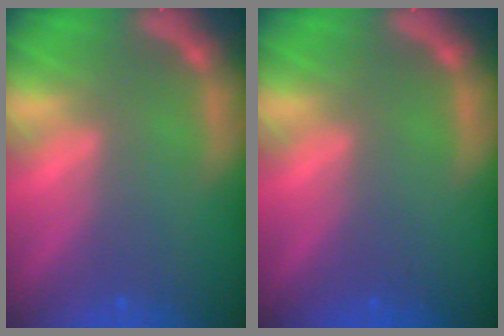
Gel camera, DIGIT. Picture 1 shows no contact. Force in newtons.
{"total": 0.0}